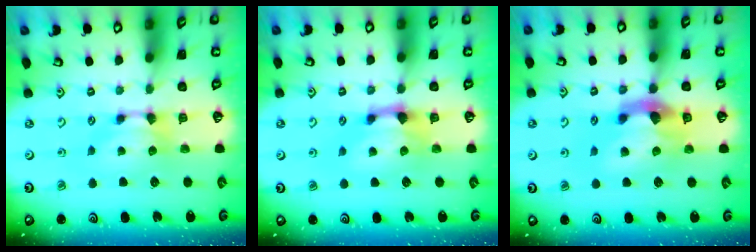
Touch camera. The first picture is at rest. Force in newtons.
{"total": 1.5, "press": 0.8, "slide": 1.3}
{"total": 5.1, "press": 4.8, "slide": 1.9}